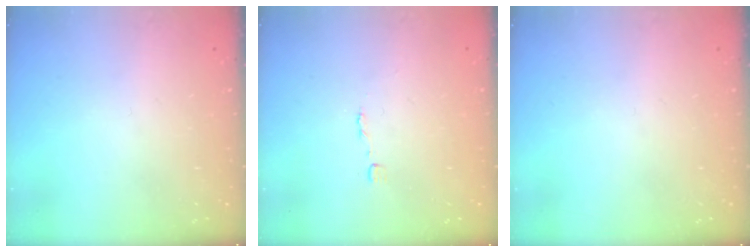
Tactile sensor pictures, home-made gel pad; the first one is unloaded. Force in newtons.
{"total": 1.8, "press": 1.8, "slide": 0.1}
{"total": 0.0}